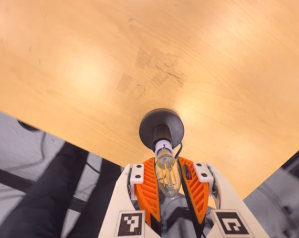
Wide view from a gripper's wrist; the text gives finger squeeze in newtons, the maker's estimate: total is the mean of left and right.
{"total": 10.6, "left": 9.8, "right": 11.3}